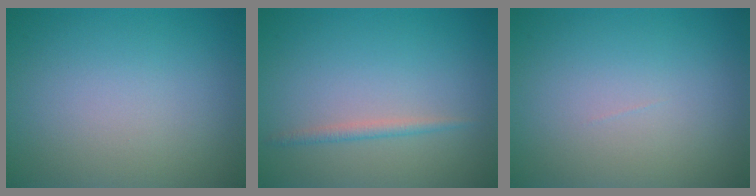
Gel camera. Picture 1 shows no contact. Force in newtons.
{"total": 1.2, "press": 1.2, "slide": 0.0}
{"total": 0.0}